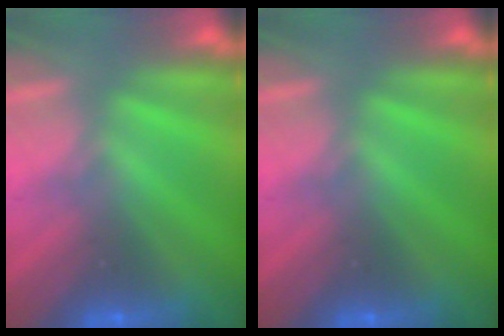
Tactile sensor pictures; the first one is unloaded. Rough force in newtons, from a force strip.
{"total": 0.0}